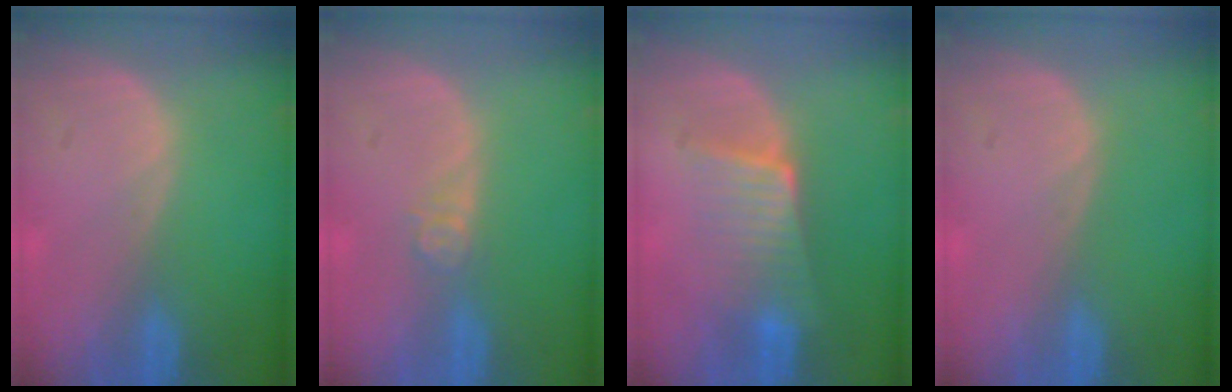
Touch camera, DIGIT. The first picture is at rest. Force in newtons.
{"total": 2.4, "press": 2.0, "slide": 1.3}
{"total": 6.5, "press": 5.7, "slide": 3.0}
{"total": 0.0}